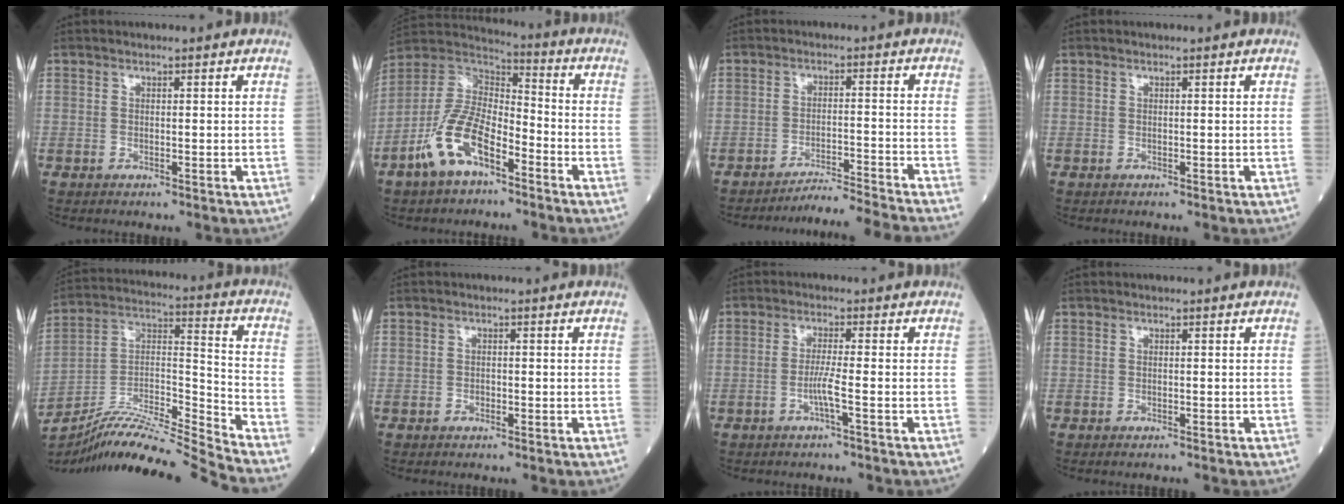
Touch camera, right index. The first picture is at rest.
{"total": 12.4, "force": [-6.7, 5.1, 9.1], "torque": [-0.197, 0.007, -0.131]}
{"total": 9.3, "force": [-8.5, -3.4, 1.6], "torque": [-0.009, -0.013, -0.135]}
{"total": 0.0}
{"total": 17.8, "force": [-16.5, -2.4, 6.3], "torque": [-0.113, 0.022, -0.292]}
{"total": 0.9, "force": [-0.4, 0.6, 0.5], "torque": [-0.008, 0.001, -0.007]}
{"total": 3.0, "force": [-1.2, -0.6, 2.7], "torque": [-0.055, -0.004, -0.028]}
{"total": 1.0, "force": [-0.9, 0.0, 0.4], "torque": [-0.005, 0.000, -0.012]}